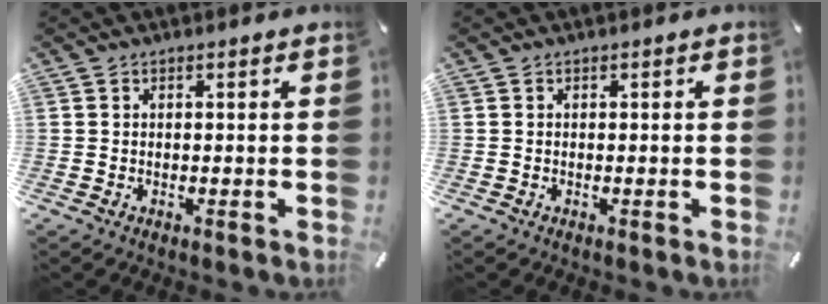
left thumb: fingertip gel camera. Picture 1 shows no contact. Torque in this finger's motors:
{"motor_torque": [0.00, 0.00, 0.00, 0.00, 0.00]}